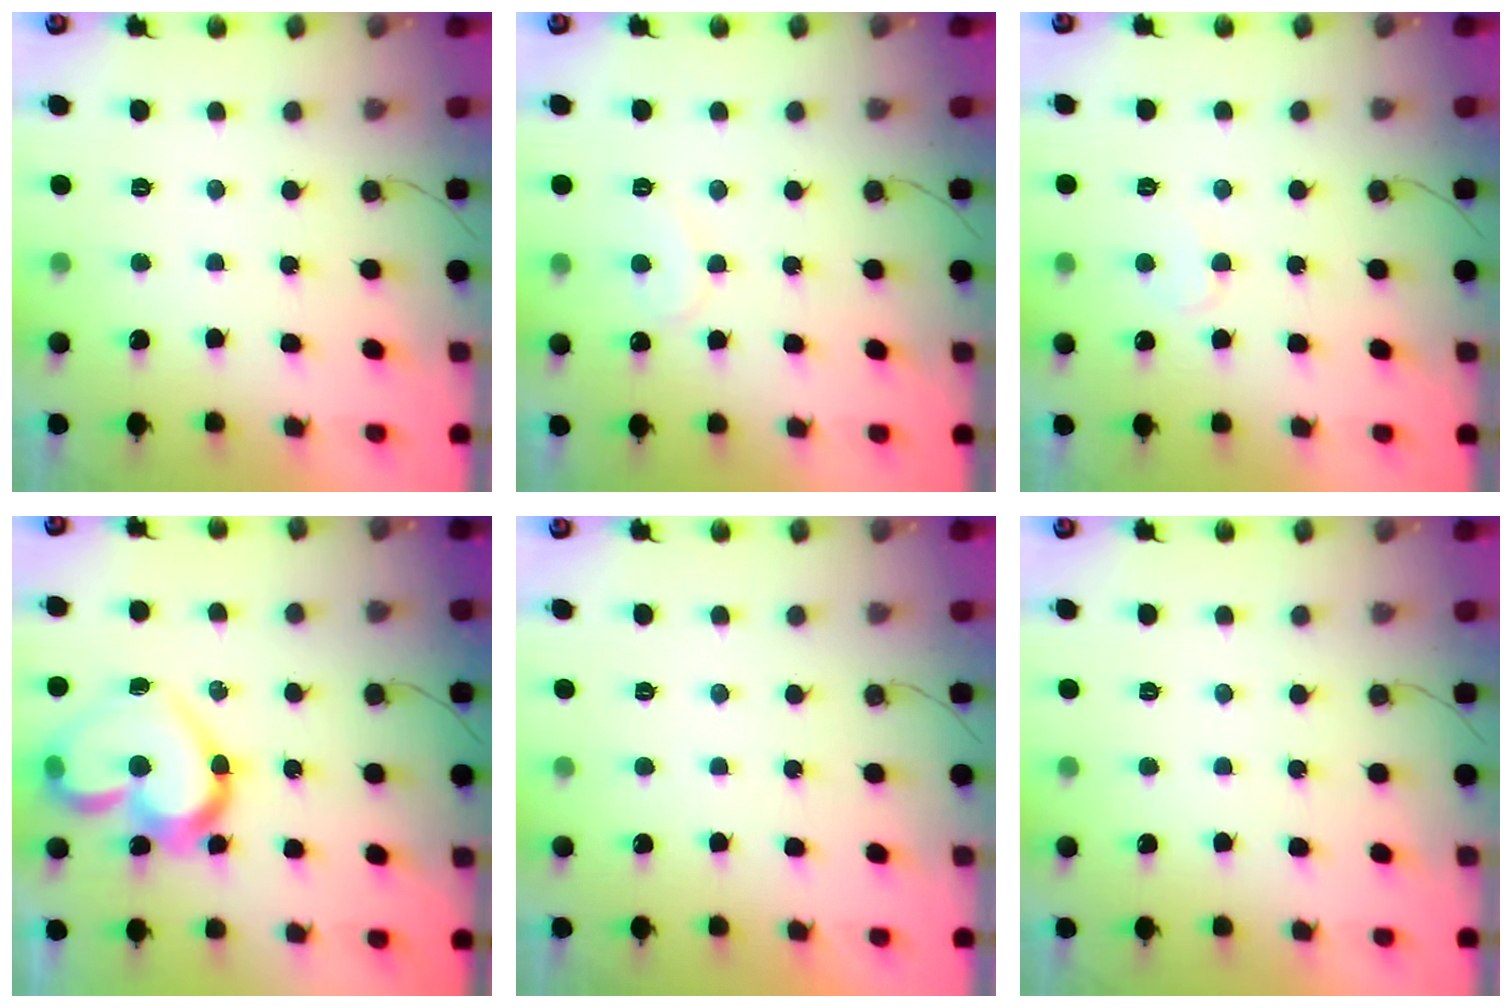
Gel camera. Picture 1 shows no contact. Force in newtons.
{"total": 6.2, "press": 6.2, "slide": 0.4}
{"total": 3.3, "press": 3.2, "slide": 0.3}
{"total": 18.5, "press": 18.4, "slide": 1.9}
{"total": 1.6, "press": 1.6, "slide": 0.0}
{"total": 0.0}